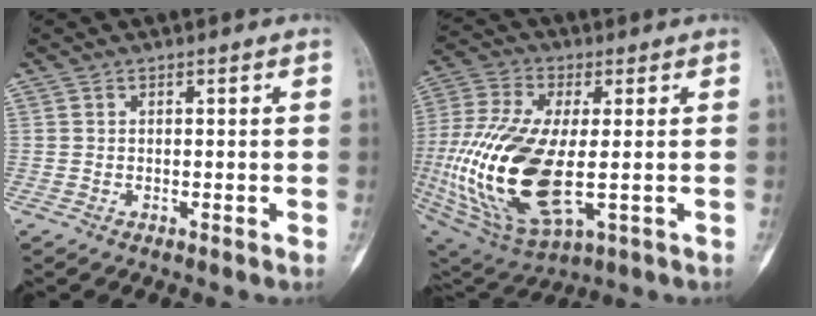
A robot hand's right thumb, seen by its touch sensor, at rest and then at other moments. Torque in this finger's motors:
{"motor_torque": [2.71, 2.29, 1.28, -1.49, 0.59]}